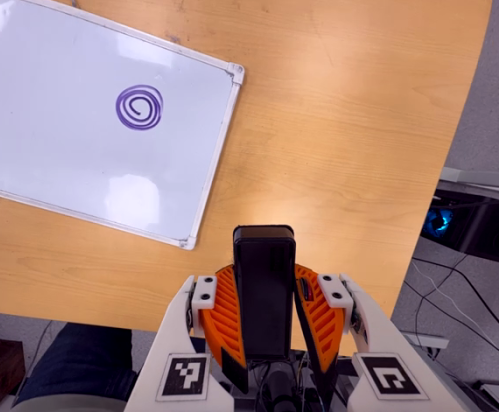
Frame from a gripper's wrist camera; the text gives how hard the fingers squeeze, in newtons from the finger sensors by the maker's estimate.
{"total": 10.1, "left": 8.1, "right": 12.1}